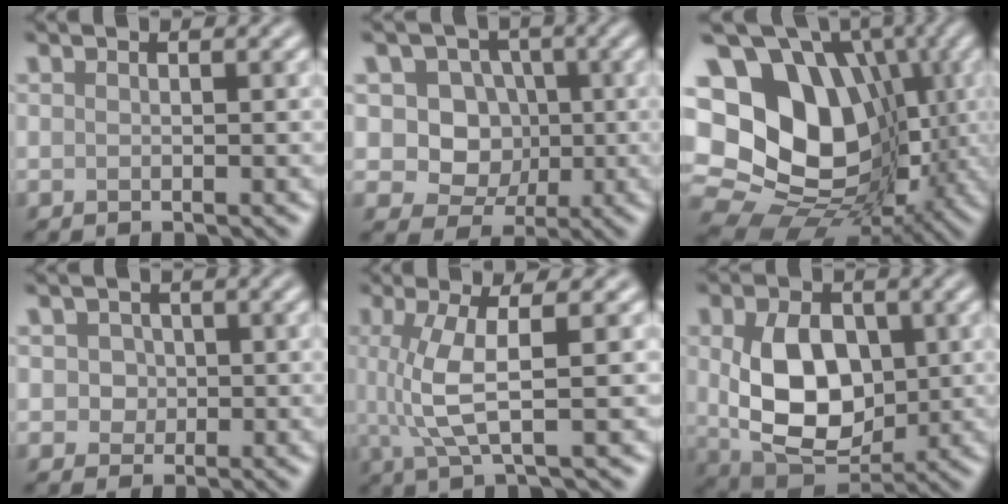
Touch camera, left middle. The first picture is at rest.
{"total": 7.2, "force": [1.6, 6.3, 3.1], "torque": [-0.036, 0.018, 0.012]}
{"total": 19.5, "force": [2.9, 14.9, 12.2], "torque": [-0.220, 0.023, 0.062]}
{"total": 2.4, "force": [0.7, 2.0, 1.0], "torque": [-0.009, 0.012, 0.006]}
{"total": 4.8, "force": [0.5, 1.1, 4.6], "torque": [-0.104, 0.002, 0.011]}
{"total": 9.2, "force": [0.5, 6.2, 6.7], "torque": [-0.141, -0.012, 0.018]}